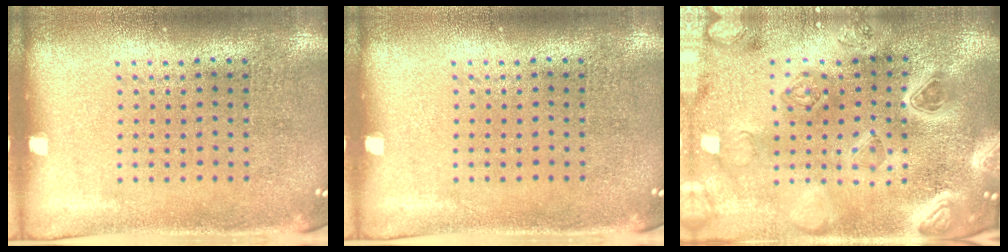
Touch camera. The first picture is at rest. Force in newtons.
{"total": 0.0}
{"total": 5.2, "press": 4.4, "slide": 2.9}